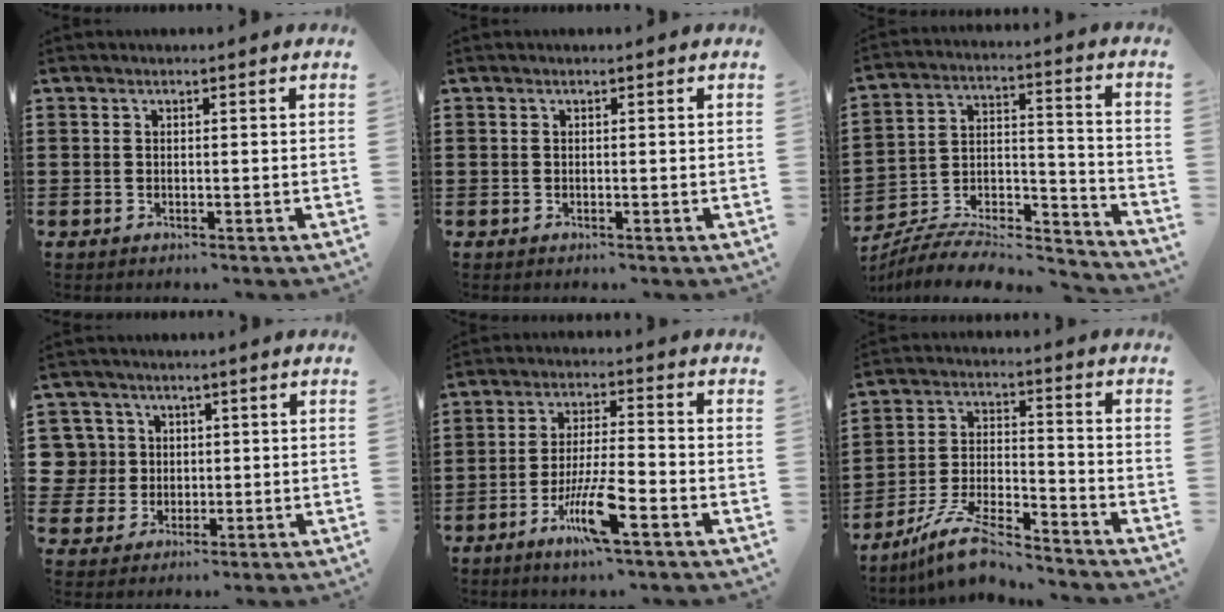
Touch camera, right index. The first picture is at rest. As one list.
[{"total": 0.0}, {"total": 7.6, "force": [-6.9, 2.0, 2.6], "torque": [-0.034, 0.009, -0.133]}, {"total": 5.8, "force": [1.0, 5.7, 0.9], "torque": [-0.052, 0.015, 0.018]}, {"total": 9.0, "force": [-4.5, 1.5, 7.7], "torque": [-0.160, -0.008, -0.085]}, {"total": 9.4, "force": [-8.2, 1.5, 4.5], "torque": [-0.102, 0.010, -0.161]}]